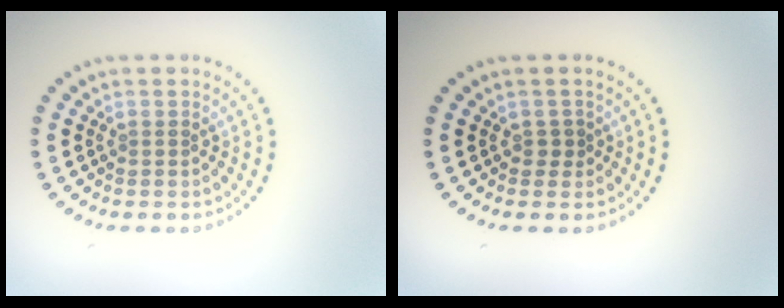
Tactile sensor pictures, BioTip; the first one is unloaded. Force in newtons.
{"total": 0.8, "press": 0.7, "slide": 0.3}